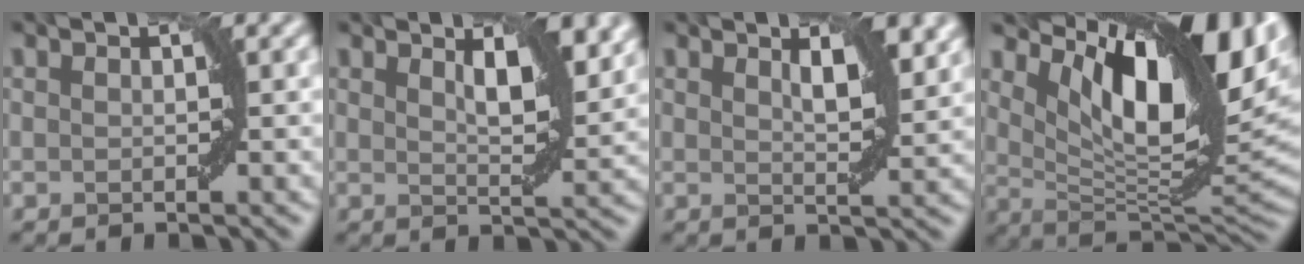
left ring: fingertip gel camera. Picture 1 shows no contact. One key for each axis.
{"total": 4.2, "fx": 2.3, "fy": 1.2, "fz": 3.3, "tx": -0.052, "ty": -0.004, "tz": 0.039}
{"total": 3.1, "fx": 1.7, "fy": 0.8, "fz": 2.4, "tx": -0.036, "ty": -0.002, "tz": 0.032}
{"total": 15.2, "fx": 6.2, "fy": 5.9, "fz": 12.5, "tx": -0.185, "ty": 0.004, "tz": 0.115}